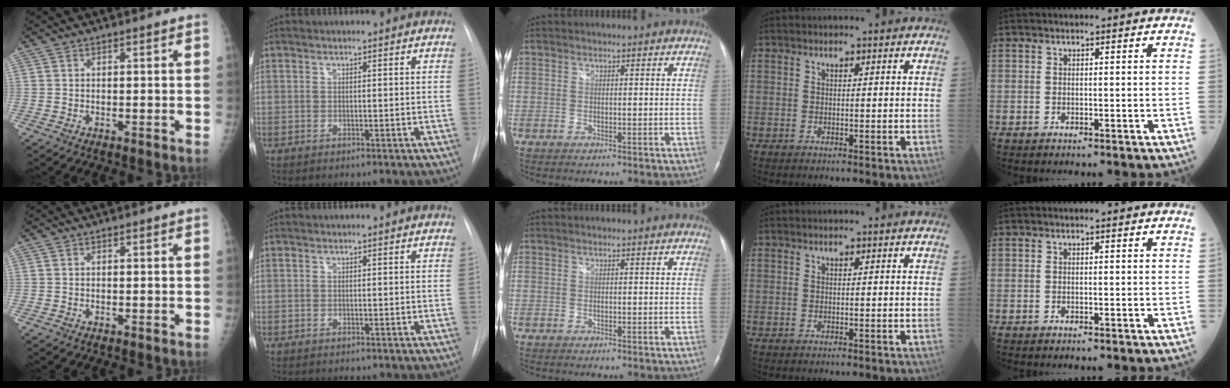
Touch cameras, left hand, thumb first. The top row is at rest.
{}